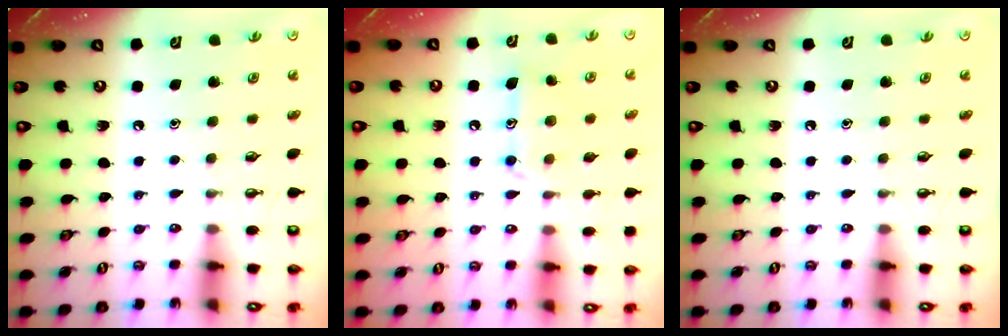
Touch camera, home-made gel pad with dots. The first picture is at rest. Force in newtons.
{"total": 12.8, "press": 12.8, "slide": 0.8}
{"total": 0.0}